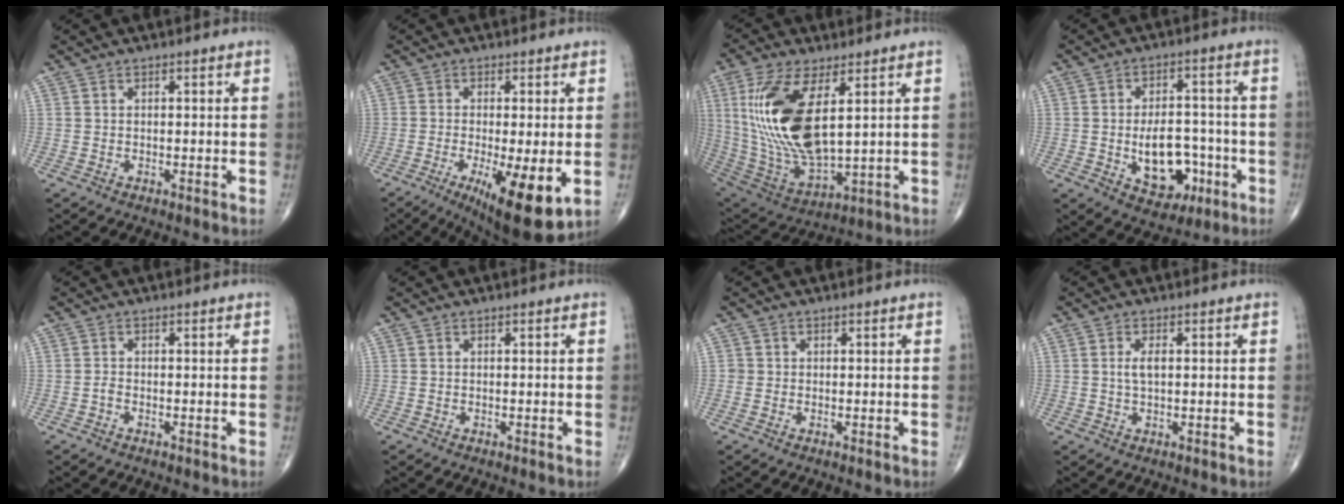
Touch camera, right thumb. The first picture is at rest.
{"total": 13.6, "force": [-4.0, 3.5, 12.6], "torque": [-0.187, -0.025, -0.052]}
{"total": 20.3, "force": [4.8, 8.7, 17.8], "torque": [-0.369, -0.028, 0.103]}
{"total": 11.9, "force": [-3.1, 7.6, 8.7], "torque": [-0.098, 0.025, -0.034]}
{"total": 0.8, "force": [-0.4, 0.4, 0.5], "torque": [-0.009, 0.001, -0.012]}
{"total": 0.0}
{"total": 0.7, "force": [-0.1, 0.7, 0.1], "torque": [0.003, 0.004, -0.003]}
{"total": 2.4, "force": [0.3, 1.0, 2.2], "torque": [-0.044, 0.000, 0.006]}